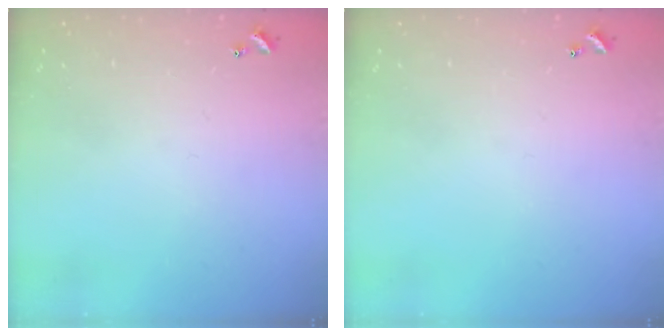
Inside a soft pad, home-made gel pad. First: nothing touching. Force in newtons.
{"total": 0.0}